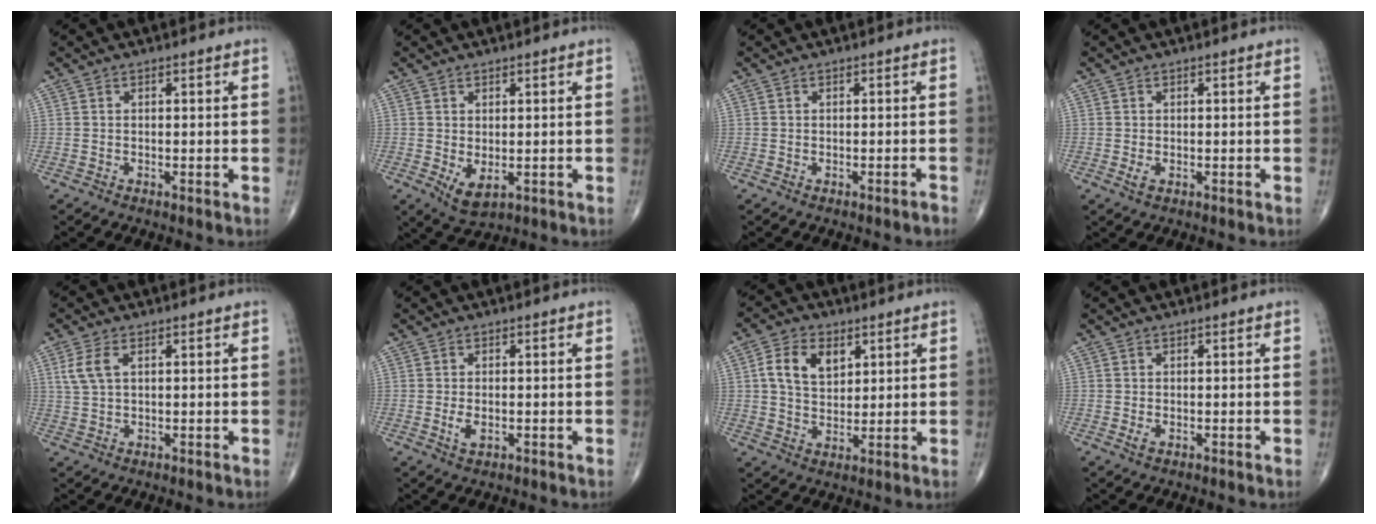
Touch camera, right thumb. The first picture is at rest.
{"total": 4.1, "force": [-0.5, 2.2, 3.5], "torque": [-0.052, -0.007, 0.006]}
{"total": 0.6, "force": [-0.5, 0.0, 0.3], "torque": [-0.009, 0.008, -0.006]}
{"total": 1.4, "force": [-0.3, 0.9, 1.0], "torque": [-0.017, -0.003, -0.003]}
{"total": 4.4, "force": [1.6, 2.3, 3.4], "torque": [-0.084, 0.007, 0.034]}
{"total": 2.6, "force": [-0.5, 1.4, 2.2], "torque": [-0.044, -0.005, -0.007]}
{"total": 8.5, "force": [3.0, 5.7, 5.6], "torque": [-0.084, -0.009, 0.054]}
{"total": 1.0, "force": [-0.1, 0.6, 0.7], "torque": [-0.010, -0.001, -0.001]}